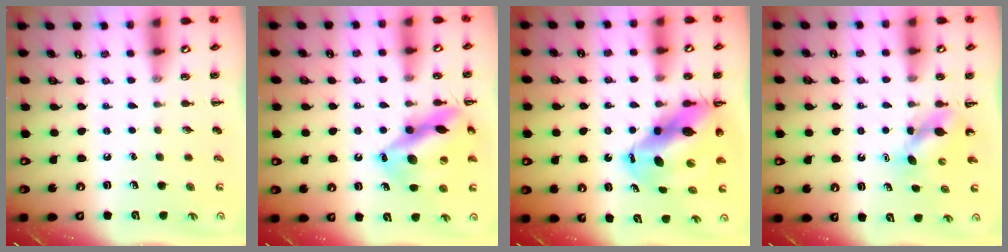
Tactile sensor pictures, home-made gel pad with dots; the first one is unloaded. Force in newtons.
{"total": 16.5, "press": 16.3, "slide": 2.4}
{"total": 13.2, "press": 12.6, "slide": 3.7}
{"total": 4.5, "press": 4.4, "slide": 0.5}